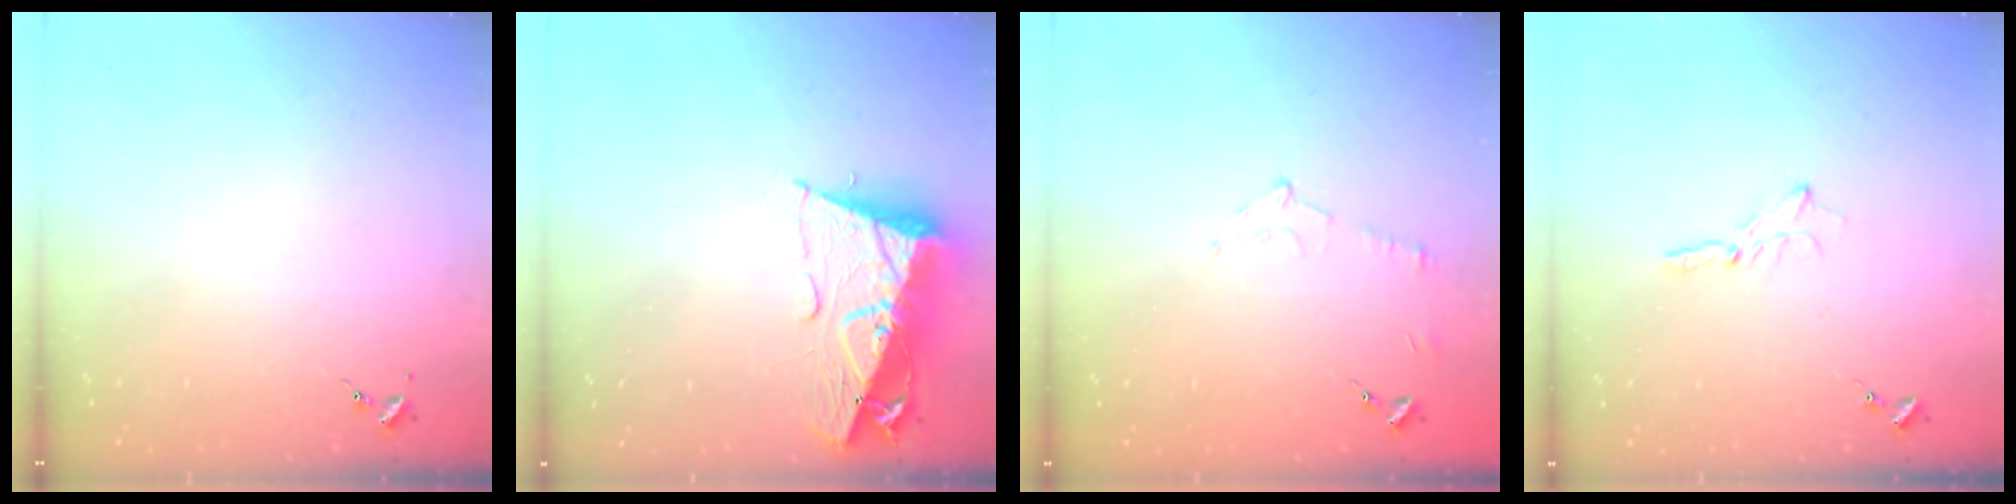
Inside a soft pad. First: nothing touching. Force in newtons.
{"total": 12.5, "press": 12.4, "slide": 1.3}
{"total": 5.4, "press": 5.4, "slide": 0.7}
{"total": 2.3, "press": 2.3, "slide": 0.2}